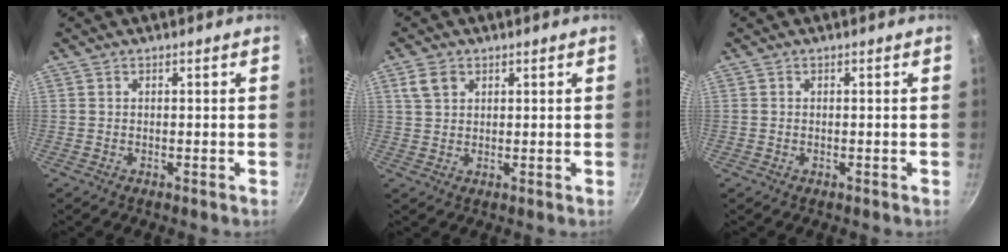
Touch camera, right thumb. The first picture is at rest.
{"total": 3.8, "force": [1.8, 2.7, 2.0], "torque": [-0.026, 0.002, 0.036]}
{"total": 0.0}